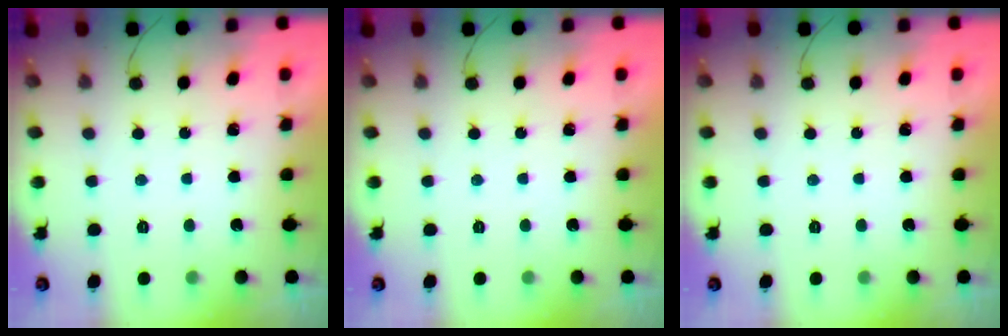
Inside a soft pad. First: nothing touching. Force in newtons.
{"total": 0.0}
{"total": 0.0}